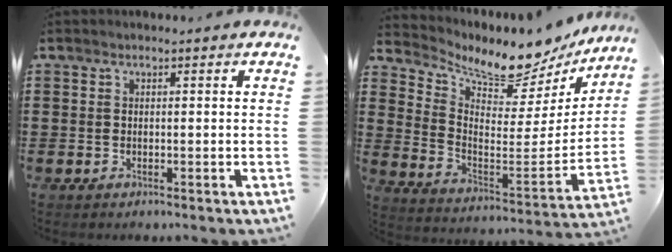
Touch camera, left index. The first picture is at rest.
{"total": 7.9, "force": [7.3, 1.9, 2.3], "torque": [-0.066, -0.069, 0.118]}